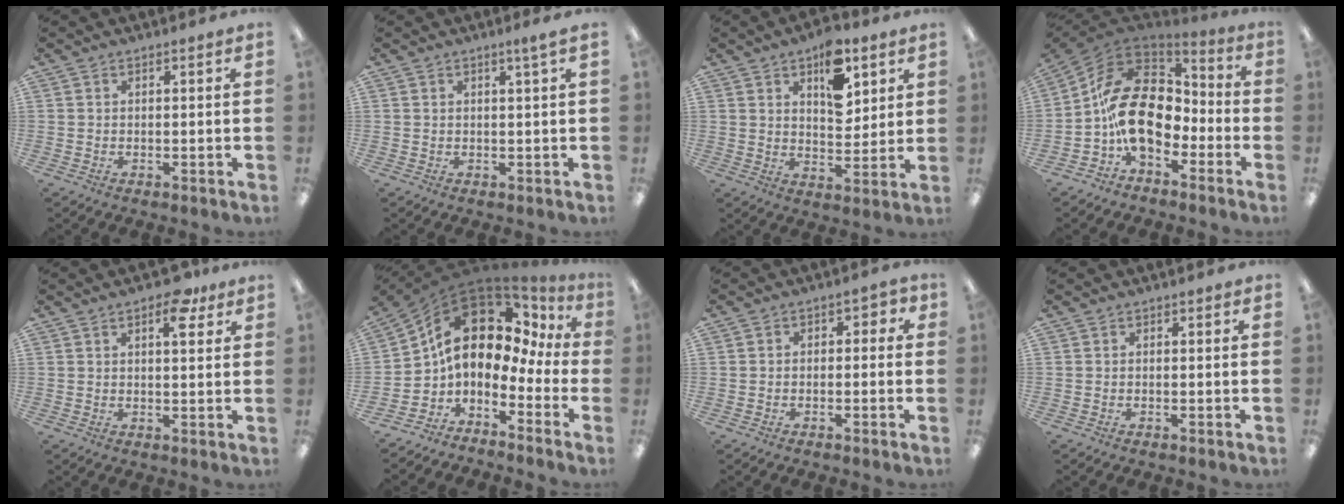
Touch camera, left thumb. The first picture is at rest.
{"total": 1.9, "force": [1.2, -0.1, 1.4], "torque": [-0.029, 0.000, 0.021]}
{"total": 11.7, "force": [6.5, 6.3, 7.4], "torque": [-0.088, -0.030, 0.107]}
{"total": 17.8, "force": [-1.6, 11.9, 13.2], "torque": [-0.265, 0.020, -0.022]}
{"total": 7.3, "force": [3.8, 3.5, 5.1], "torque": [-0.054, -0.013, 0.056]}
{"total": 12.6, "force": [5.3, 7.5, 8.7], "torque": [-0.155, -0.041, 0.090]}
{"total": 2.9, "force": [-2.0, 1.7, 1.3], "torque": [-0.018, 0.016, -0.038]}
{"total": 0.6, "force": [-0.5, 0.2, 0.1], "torque": [-0.003, 0.000, -0.010]}